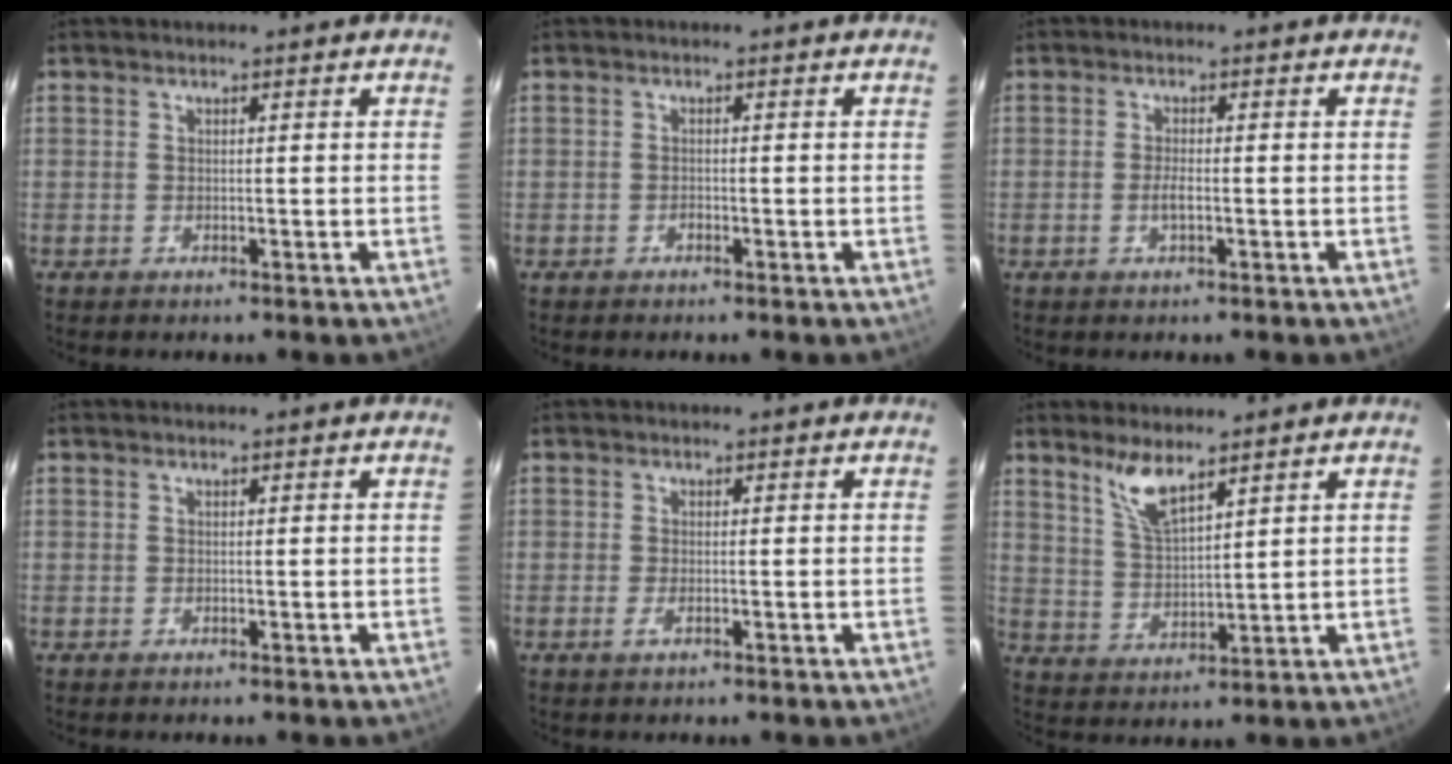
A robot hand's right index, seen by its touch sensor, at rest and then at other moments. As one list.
[{"total": 0.6, "force": [-0.4, 0.4, 0.1], "torque": [-0.001, 0.000, -0.008]}, {"total": 2.0, "force": [-0.6, 0.5, 1.8], "torque": [-0.037, -0.003, -0.012]}, {"total": 0.0}, {"total": 1.4, "force": [-0.6, 0.4, 1.3], "torque": [-0.026, -0.005, -0.009]}, {"total": 6.7, "force": [4.9, 1.7, 4.2], "torque": [-0.083, -0.002, 0.103]}]